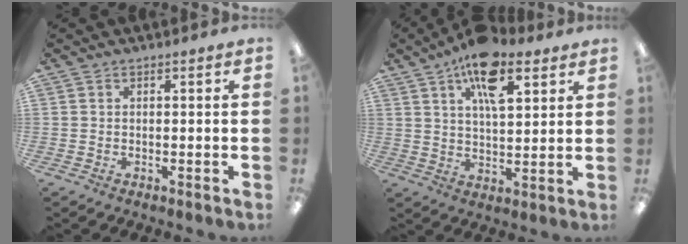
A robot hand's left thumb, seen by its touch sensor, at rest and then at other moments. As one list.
[{"total": 13.7, "force": [7.8, 6.3, 9.4], "torque": [-0.146, -0.026, 0.133]}]